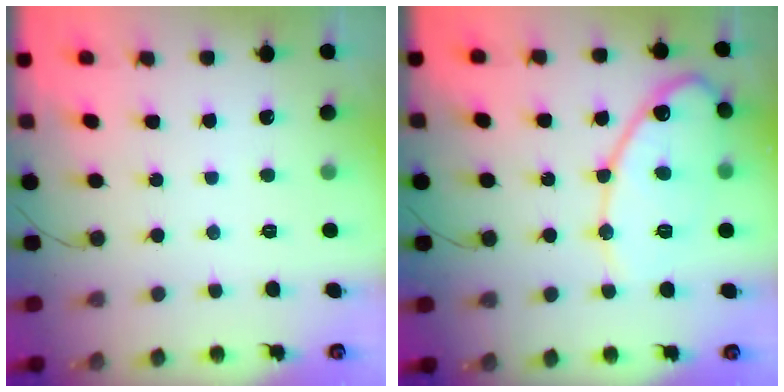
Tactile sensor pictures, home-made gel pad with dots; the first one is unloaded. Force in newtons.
{"total": 14.5, "press": 14.5, "slide": 0.9}